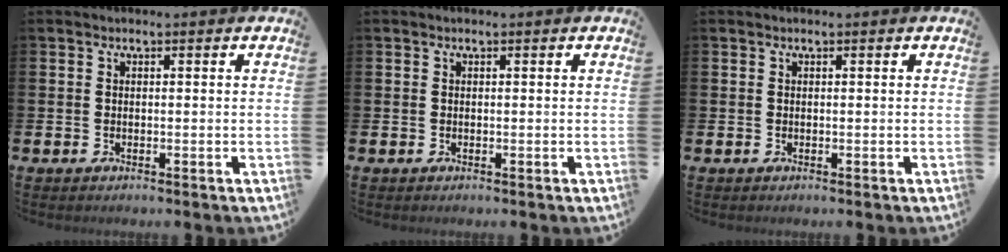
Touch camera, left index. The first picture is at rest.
{"total": 0.0}
{"total": 0.0}